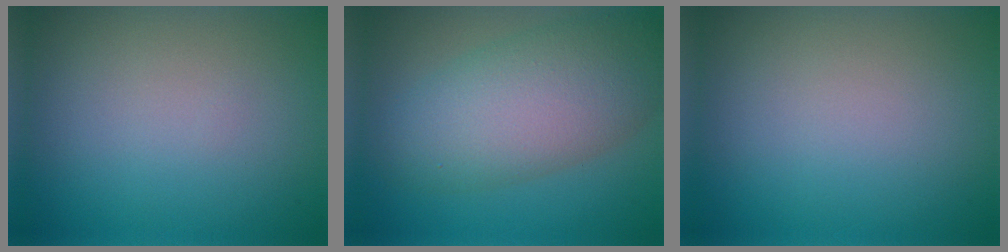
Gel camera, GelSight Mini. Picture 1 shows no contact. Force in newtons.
{"total": 7.8, "press": 7.8, "slide": 0.4}
{"total": 0.0}